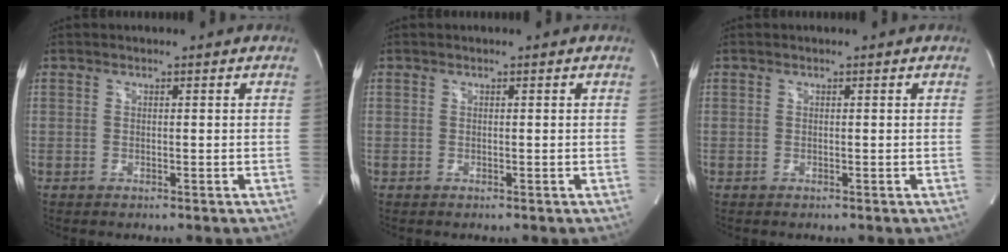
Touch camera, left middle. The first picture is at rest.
{"total": 0.0}
{"total": 0.0}